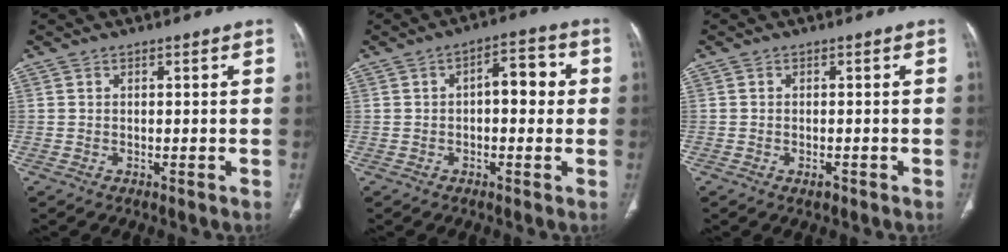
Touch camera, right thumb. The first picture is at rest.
{"total": 4.0, "force": [0.3, 2.0, 3.5], "torque": [-0.037, 0.014, 0.000]}
{"total": 1.2, "force": [-0.7, 0.6, 0.8], "torque": [-0.013, 0.001, -0.009]}